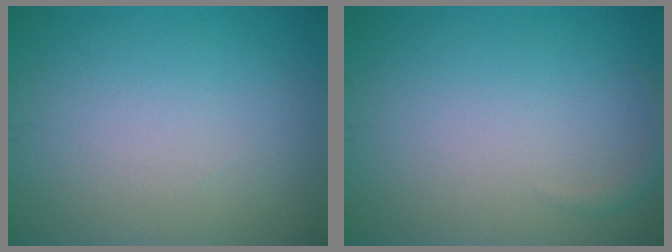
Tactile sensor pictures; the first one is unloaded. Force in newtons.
{"total": 0.9, "press": 0.9, "slide": 0.1}